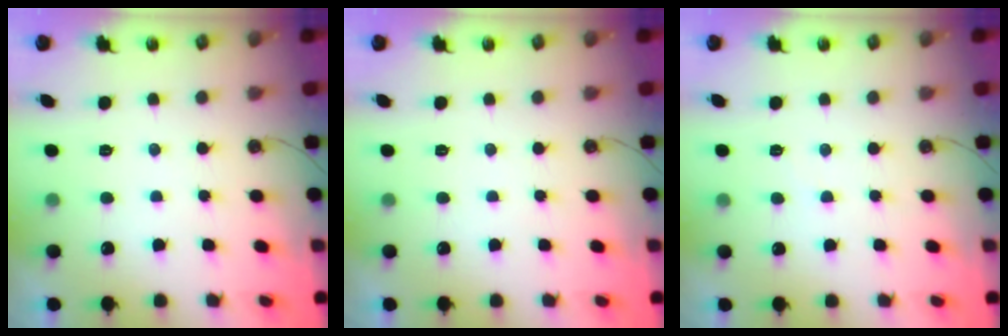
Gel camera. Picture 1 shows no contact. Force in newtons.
{"total": 0.0}
{"total": 2.3, "press": 2.3, "slide": 0.4}